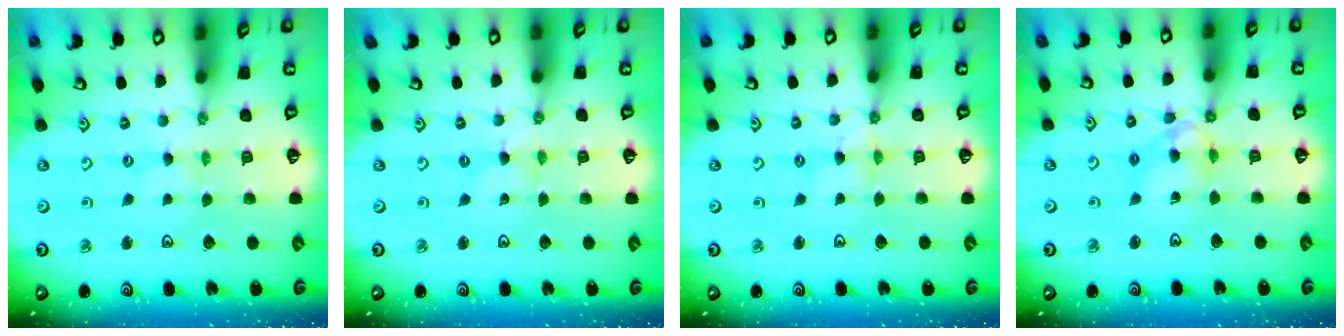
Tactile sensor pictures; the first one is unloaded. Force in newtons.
{"total": 0.0}
{"total": 1.1, "press": 1.1, "slide": 0.2}
{"total": 9.7, "press": 9.7, "slide": 0.9}